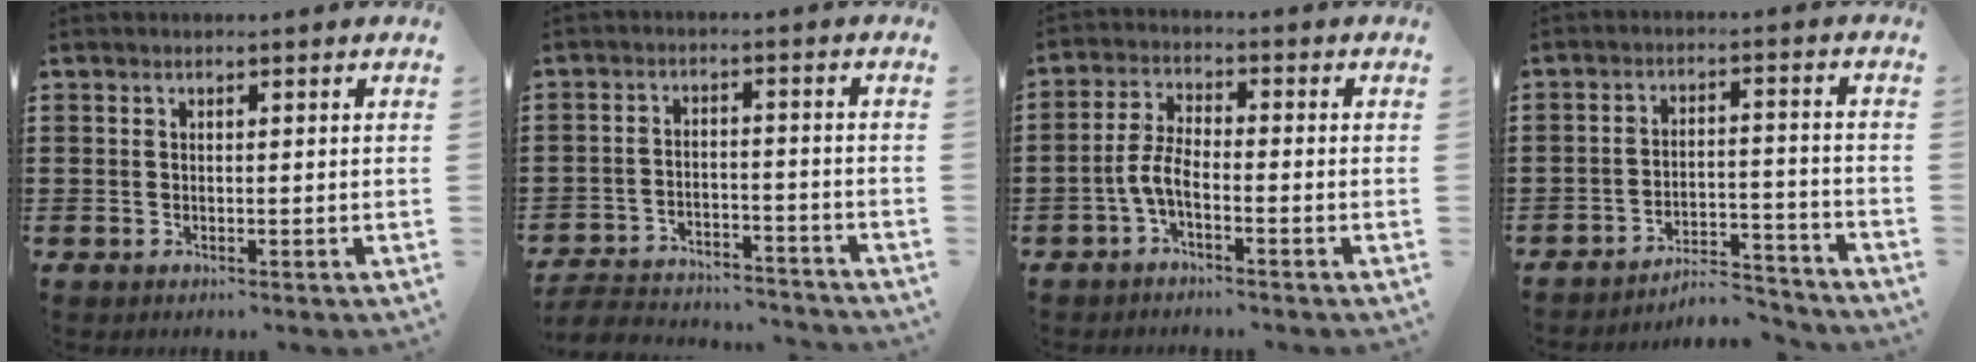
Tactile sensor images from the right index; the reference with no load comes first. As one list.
[{"total": 4.5, "force": [-4.4, 0.5, 0.8], "torque": [-0.021, 0.001, -0.092]}, {"total": 4.4, "force": [-2.0, 1.5, 3.6], "torque": [-0.092, -0.001, -0.046]}, {"total": 5.3, "force": [-5.1, 0.6, 1.2], "torque": [-0.020, 0.006, -0.102]}]